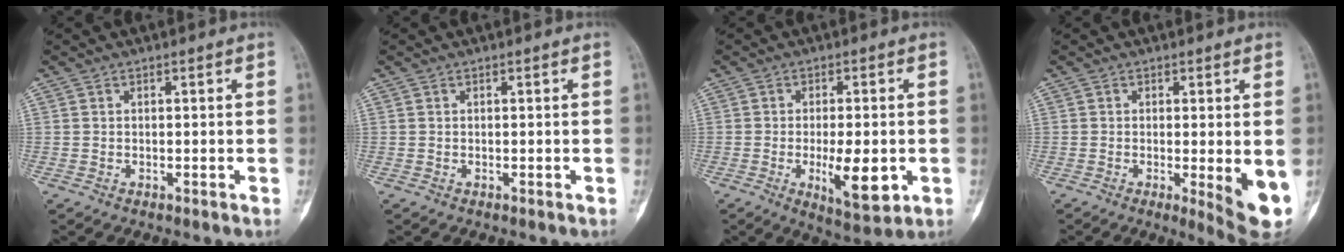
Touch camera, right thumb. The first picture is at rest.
{"total": 0.0}
{"total": 10.0, "force": [-2.3, 3.7, 9.0], "torque": [-0.132, -0.012, -0.027]}
{"total": 8.1, "force": [-1.6, 2.0, 7.7], "torque": [-0.100, -0.019, -0.019]}